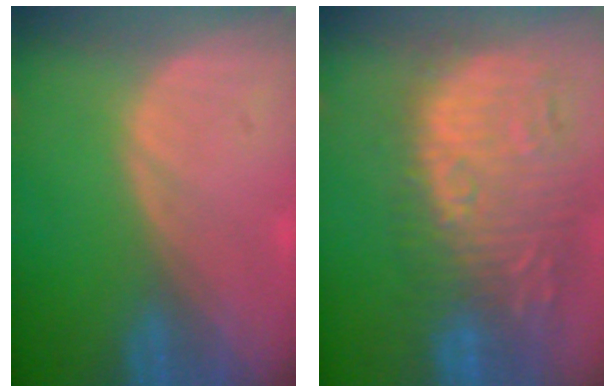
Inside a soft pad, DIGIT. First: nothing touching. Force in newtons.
{"total": 13.7, "press": 12.2, "slide": 6.3}